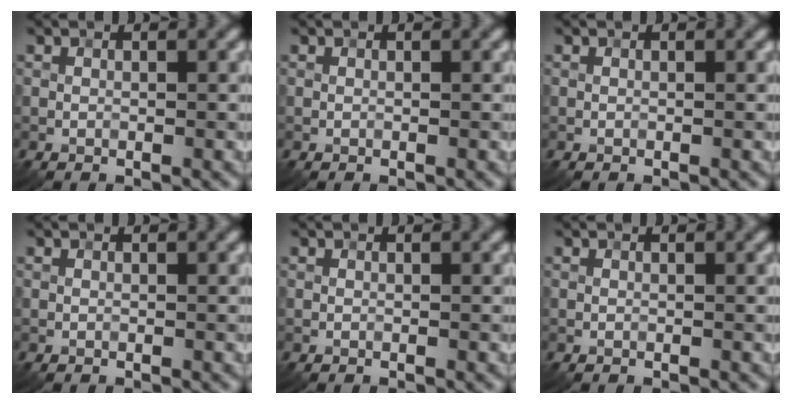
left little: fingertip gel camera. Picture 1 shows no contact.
{"total": 0.0}
{"total": 0.0}
{"total": 0.0}
{"total": 0.0}
{"total": 0.0}